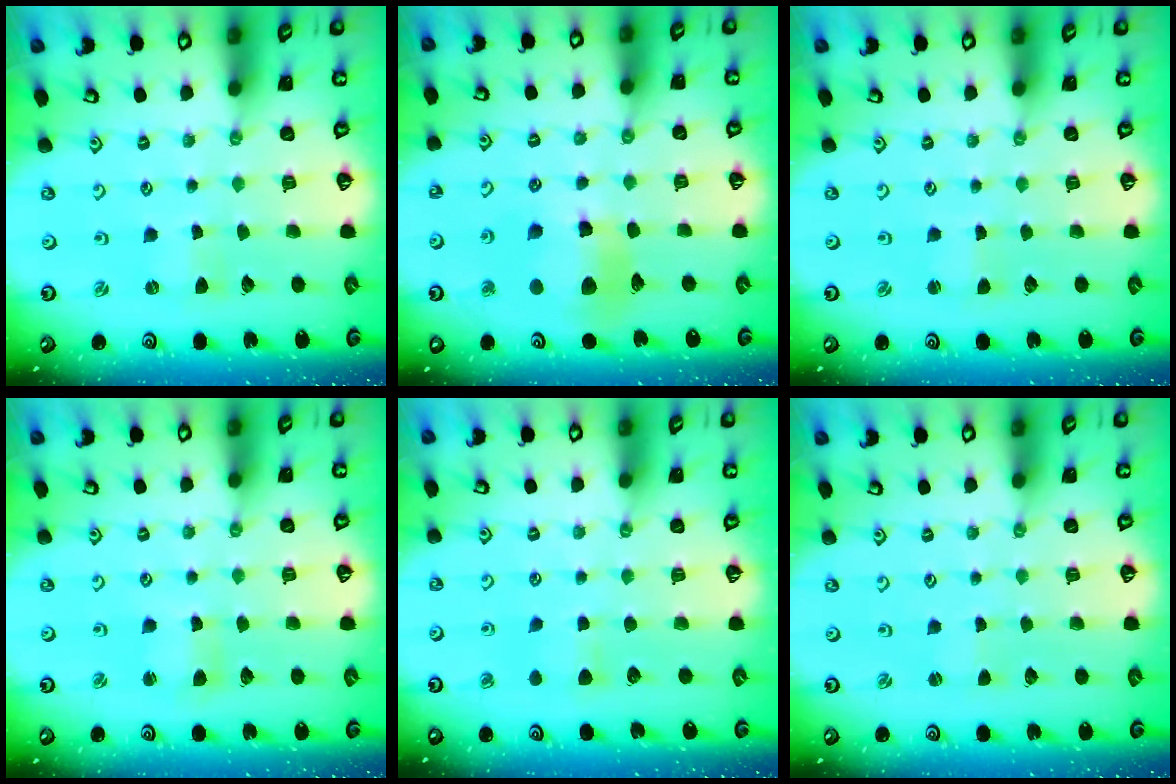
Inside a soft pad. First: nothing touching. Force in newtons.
{"total": 11.6, "press": 11.5, "slide": 1.5}
{"total": 1.2, "press": 1.2, "slide": 0.1}
{"total": 2.7, "press": 2.7, "slide": 0.2}
{"total": 5.2, "press": 5.2, "slide": 0.8}
{"total": 0.0}